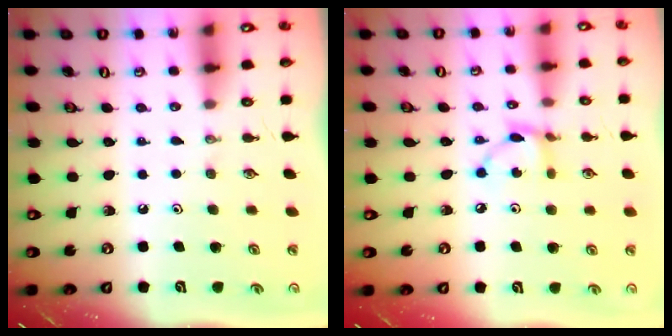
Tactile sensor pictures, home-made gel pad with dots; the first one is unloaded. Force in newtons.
{"total": 6.3, "press": 6.3, "slide": 0.2}